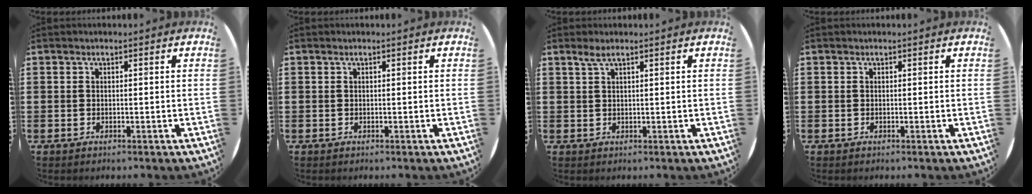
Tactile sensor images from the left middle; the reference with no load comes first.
{"total": 0.0}
{"total": 1.5, "force": [1.1, 0.1, 1.1], "torque": [-0.023, 0.003, 0.018]}
{"total": 0.0}